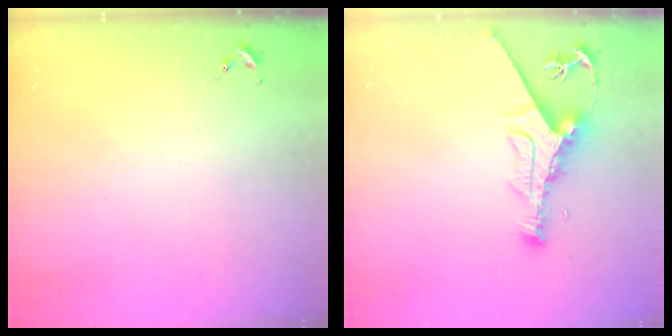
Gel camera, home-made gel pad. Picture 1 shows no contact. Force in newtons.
{"total": 10.3, "press": 10.2, "slide": 1.4}